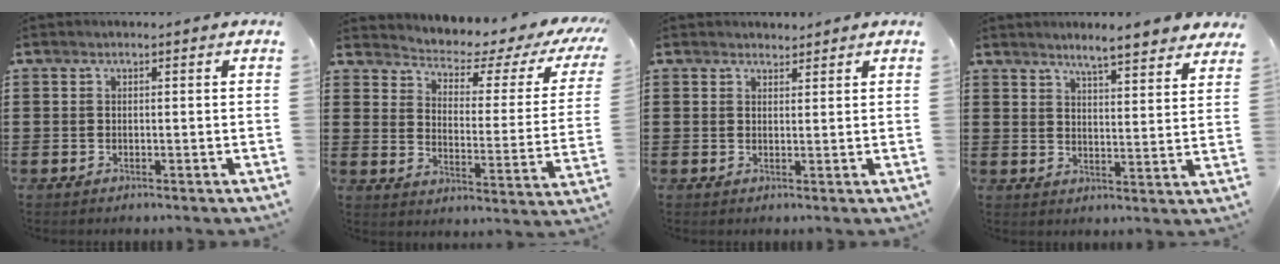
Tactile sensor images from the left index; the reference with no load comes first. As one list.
[{"total": 2.6, "force": [2.1, 0.8, 1.3], "torque": [-0.036, -0.029, 0.022]}, {"total": 1.5, "force": [1.5, 0.4, -0.1], "torque": [-0.003, 0.004, 0.030]}, {"total": 4.7, "force": [4.5, -0.2, 1.4], "torque": [-0.038, -0.024, 0.075]}]